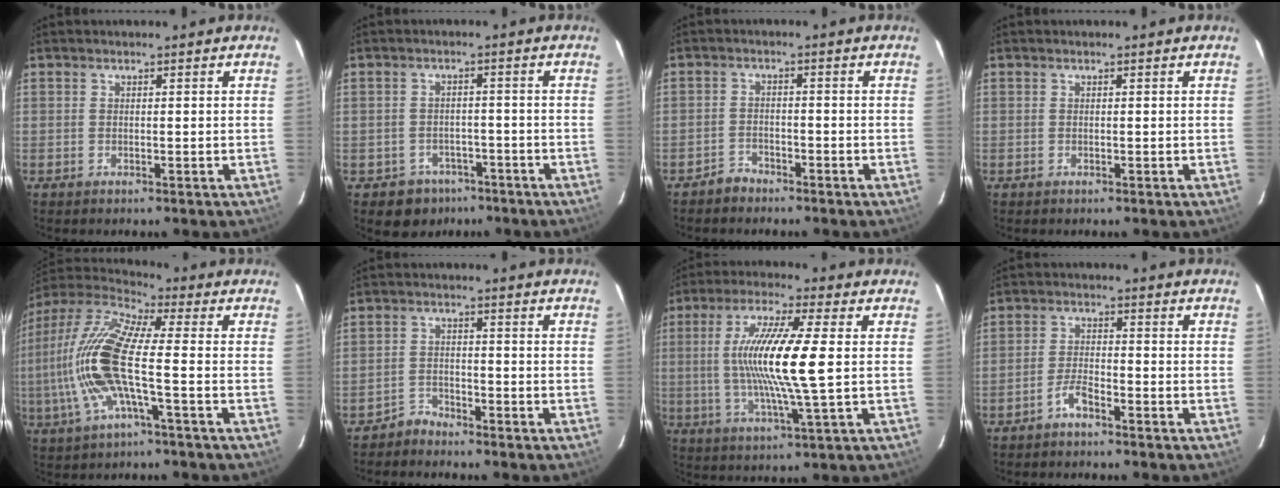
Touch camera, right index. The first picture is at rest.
{"total": 6.1, "force": [-3.9, 4.6, 0.6], "torque": [-0.025, 0.026, -0.045]}
{"total": 2.7, "force": [-2.3, 1.3, 0.1], "torque": [-0.007, 0.008, -0.043]}
{"total": 0.0}
{"total": 14.5, "force": [-2.0, 1.8, 14.3], "torque": [-0.298, 0.000, -0.042]}
{"total": 2.8, "force": [-2.6, 0.8, -0.2], "torque": [0.004, 0.007, -0.051]}
{"total": 14.5, "force": [0.7, 0.5, 14.5], "torque": [-0.272, -0.006, 0.010]}
{"total": 3.1, "force": [-2.5, 0.6, 1.7], "torque": [-0.048, 0.009, -0.052]}